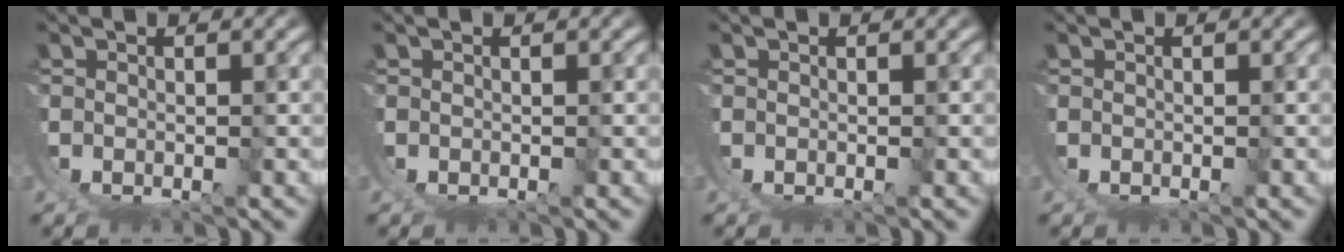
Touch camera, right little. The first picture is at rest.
{"total": 0.0}
{"total": 0.0}
{"total": 0.0}